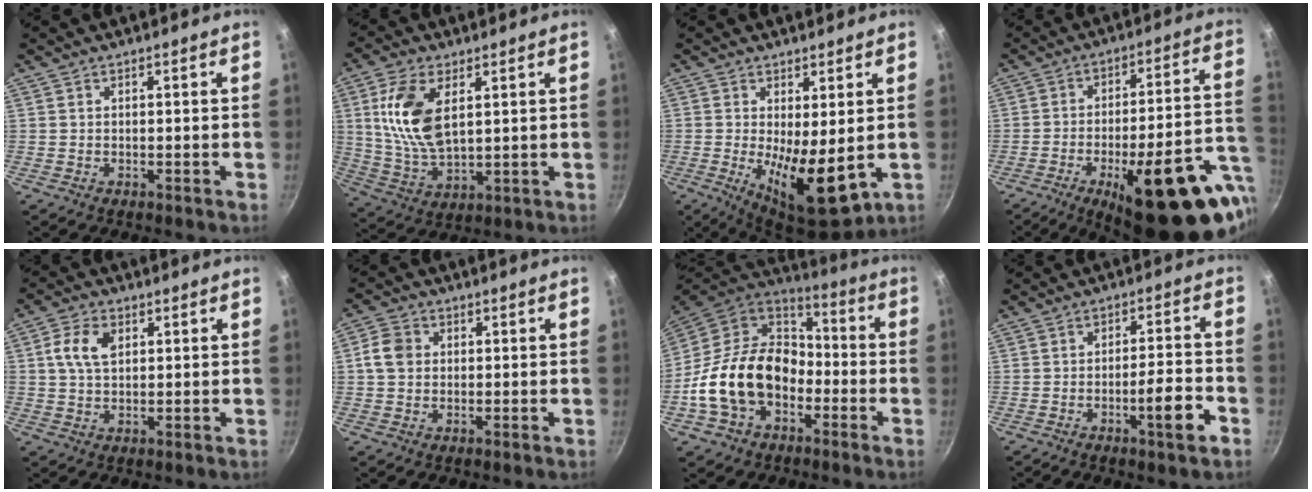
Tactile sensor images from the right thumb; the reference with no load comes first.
{"total": 13.3, "force": [3.7, 7.0, 10.7], "torque": [-0.206, -0.018, 0.080]}
{"total": 11.2, "force": [-0.5, 4.2, 10.4], "torque": [-0.151, -0.022, 0.005]}
{"total": 26.3, "force": [-9.8, 8.4, 22.9], "torque": [-0.272, 0.024, -0.129]}
{"total": 6.7, "force": [1.8, 4.1, 4.9], "torque": [-0.086, 0.004, 0.029]}
{"total": 5.0, "force": [0.4, 4.2, 2.6], "torque": [-0.037, 0.007, -0.004]}
{"total": 20.3, "force": [-5.3, 14.7, 12.9], "torque": [-0.204, 0.055, -0.103]}
{"total": 7.5, "force": [-3.4, 1.3, 6.6], "torque": [-0.093, 0.029, -0.048]}